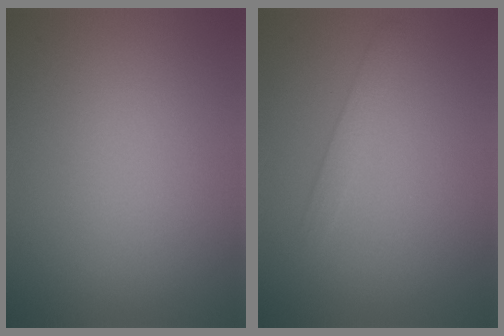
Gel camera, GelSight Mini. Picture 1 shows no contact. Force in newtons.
{"total": 1.3, "press": 1.3, "slide": 0.1}